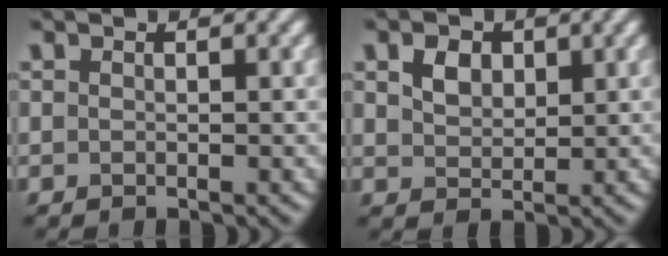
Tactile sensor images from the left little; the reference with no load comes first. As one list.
[{"total": 2.3, "force": [1.0, 1.7, 1.2], "torque": [-0.028, 0.002, 0.020]}]